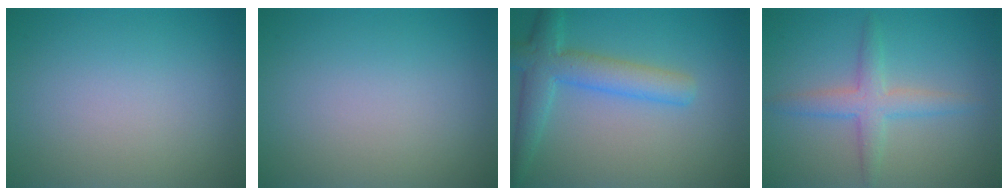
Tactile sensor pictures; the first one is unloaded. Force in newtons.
{"total": 0.0}
{"total": 4.7, "press": 4.7, "slide": 0.2}
{"total": 3.1, "press": 3.1, "slide": 0.0}